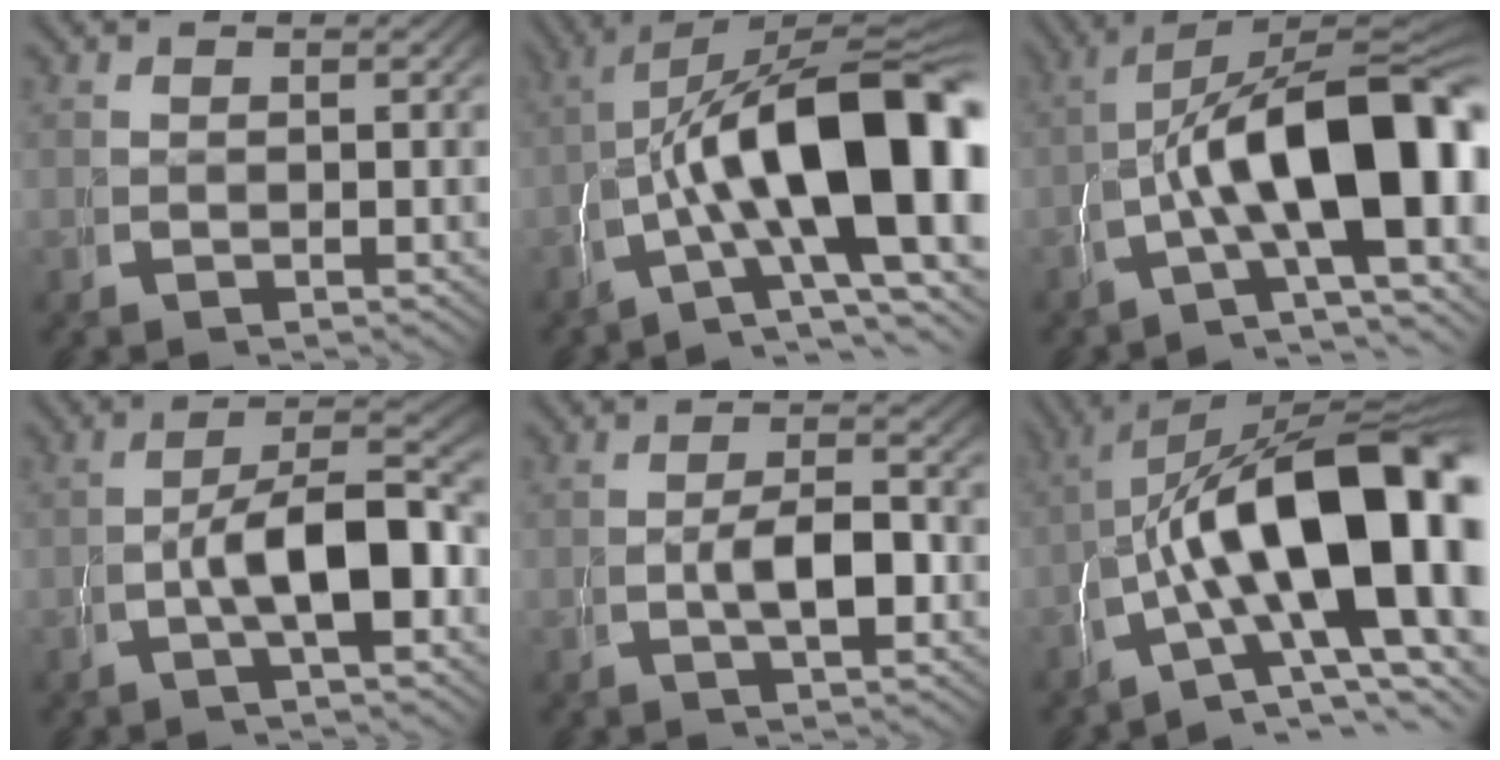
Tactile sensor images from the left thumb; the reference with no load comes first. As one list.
[{"total": 16.7, "force": [-1.8, 8.7, 14.1], "torque": [-0.239, -0.049, -0.006]}, {"total": 15.1, "force": [-1.7, 7.8, 12.8], "torque": [-0.218, -0.050, -0.007]}, {"total": 8.5, "force": [-0.7, 4.1, 7.4], "torque": [-0.121, -0.023, -0.007]}, {"total": 4.1, "force": [-0.5, 1.9, 3.6], "torque": [-0.067, -0.014, -0.001]}, {"total": 20.3, "force": [-1.8, 11.3, 16.8], "torque": [-0.280, -0.074, 0.007]}]